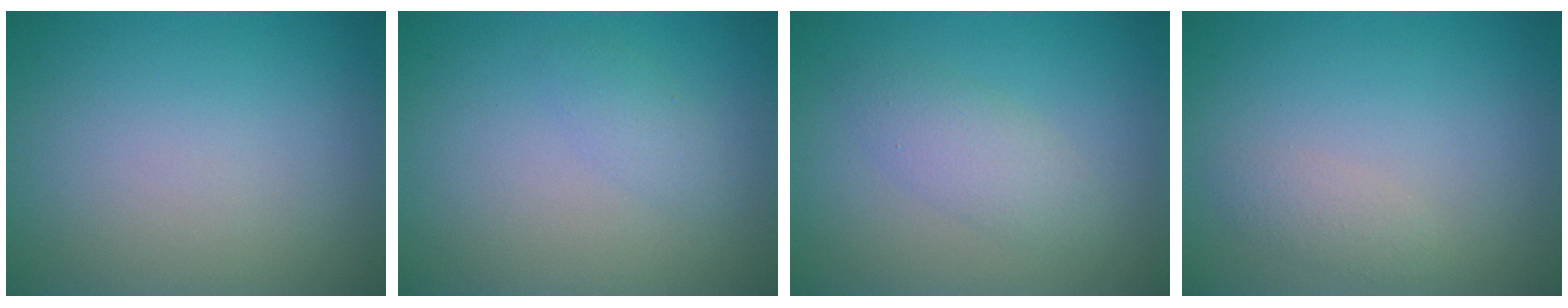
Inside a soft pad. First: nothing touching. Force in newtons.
{"total": 1.3, "press": 1.3, "slide": 0.0}
{"total": 2.3, "press": 2.3, "slide": 0.1}
{"total": 1.4, "press": 1.4, "slide": 0.1}